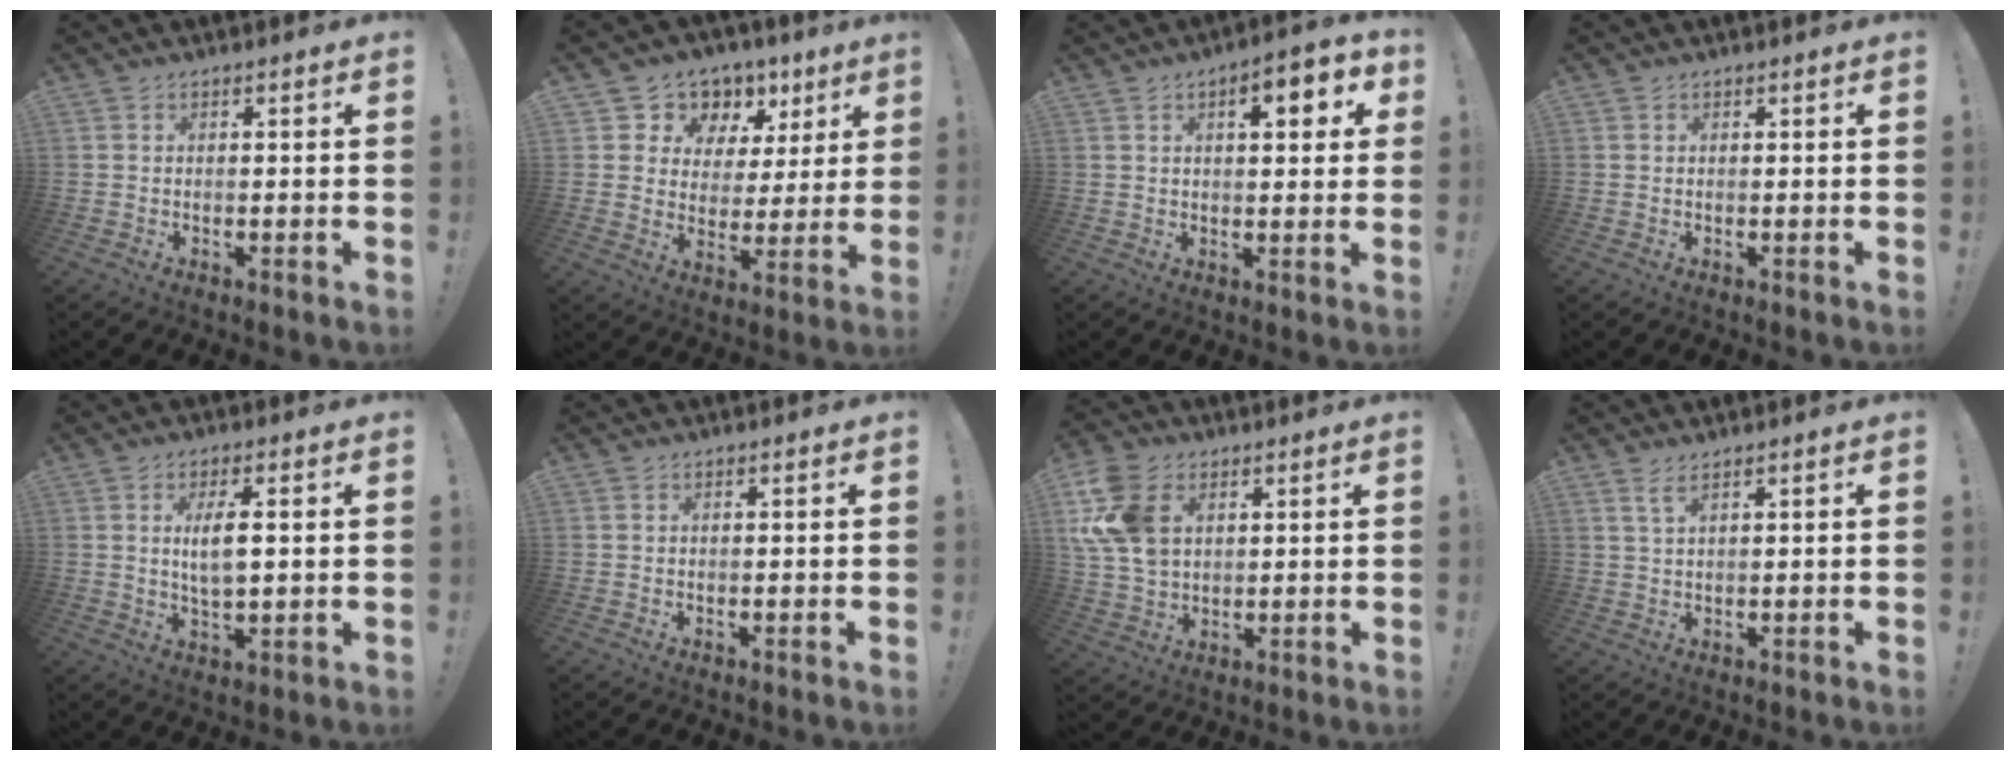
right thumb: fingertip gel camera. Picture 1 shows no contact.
{"total": 8.4, "force": [4.3, 7.0, 1.8], "torque": [-0.027, -0.034, 0.086]}
{"total": 7.3, "force": [2.4, 3.1, 6.2], "torque": [-0.067, -0.009, 0.030]}
{"total": 0.0}
{"total": 6.7, "force": [1.1, 2.3, 6.2], "torque": [-0.101, -0.010, 0.013]}
{"total": 0.0}
{"total": 14.7, "force": [4.6, 10.4, 9.3], "torque": [-0.197, -0.004, 0.094]}
{"total": 2.9, "force": [1.9, 0.6, 2.1], "torque": [-0.046, -0.003, 0.033]}